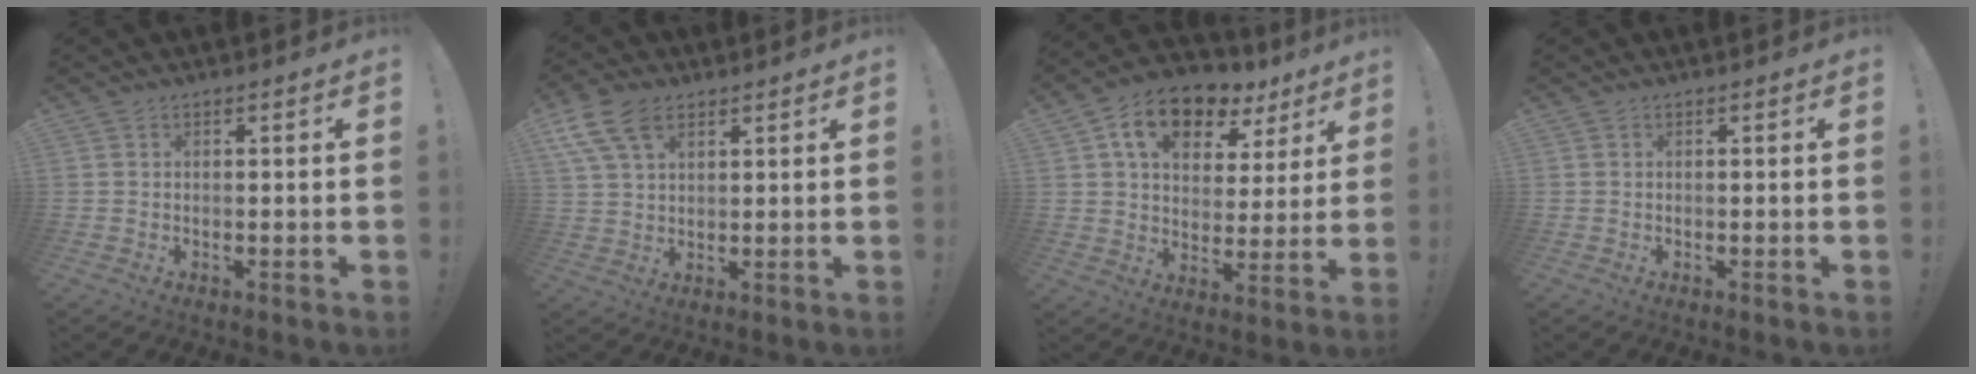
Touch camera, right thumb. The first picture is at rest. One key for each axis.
{"total": 10.9, "fx": 5.7, "fy": 6.3, "fz": 6.8, "tx": -0.135, "ty": -0.014, "tz": 0.109}
{"total": 14.0, "fx": 8.0, "fy": 8.7, "fz": 7.5, "tx": -0.129, "ty": -0.031, "tz": 0.149}
{"total": 0.0}